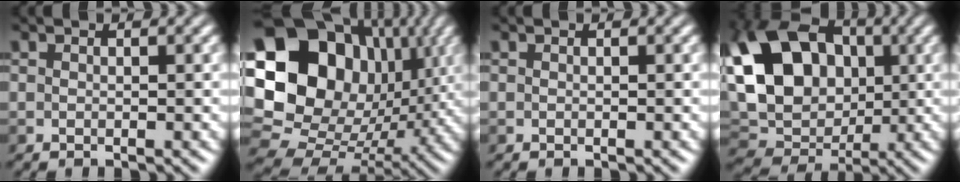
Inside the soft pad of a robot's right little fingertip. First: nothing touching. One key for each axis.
{"total": 21.7, "fx": 5.5, "fy": 17.7, "fz": 11.2, "tx": -0.229, "ty": 0.037, "tz": 0.097}
{"total": 0.0}
{"total": 14.3, "fx": 2.5, "fy": 10.5, "fz": 9.4, "tx": -0.184, "ty": 0.028, "tz": 0.047}